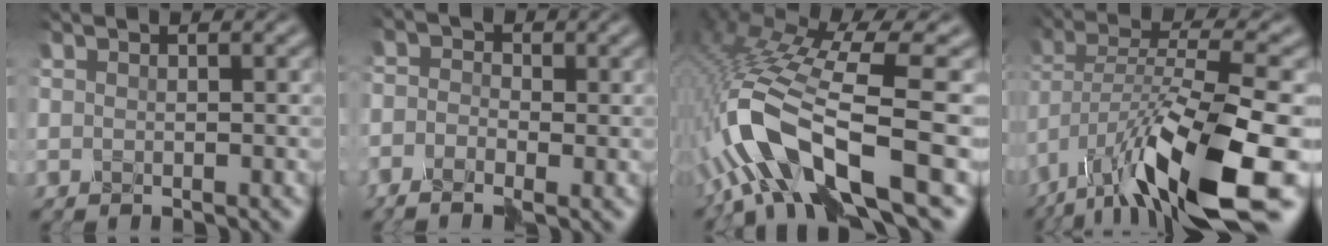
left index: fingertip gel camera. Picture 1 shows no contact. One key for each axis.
{"total": 2.3, "fx": -2.0, "fy": 1.1, "fz": 0.1, "tx": -0.001, "ty": 0.003, "tz": -0.042}
{"total": 10.1, "fx": -3.5, "fy": 3.0, "fz": 9.0, "tx": -0.187, "ty": 0.018, "tz": -0.069}
{"total": 11.3, "fx": -6.5, "fy": 3.0, "fz": 8.7, "tx": -0.170, "ty": 0.015, "tz": -0.113}